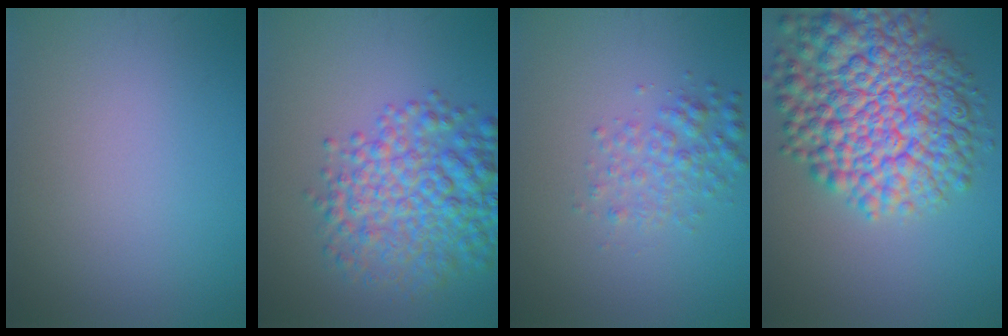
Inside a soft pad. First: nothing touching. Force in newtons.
{"total": 7.5, "press": 7.5, "slide": 0.2}
{"total": 2.5, "press": 2.5, "slide": 0.0}
{"total": 12.2, "press": 12.2, "slide": 0.4}